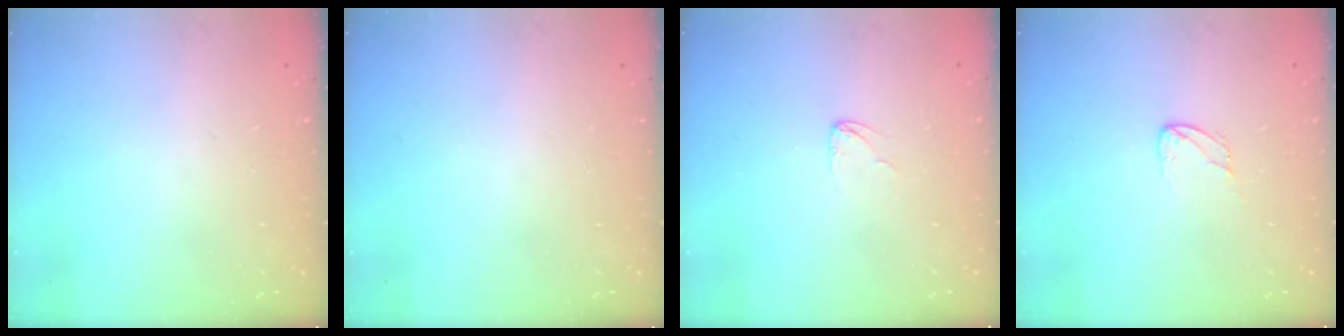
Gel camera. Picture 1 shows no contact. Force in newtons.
{"total": 0.0}
{"total": 2.7, "press": 2.7, "slide": 0.2}
{"total": 2.9, "press": 2.9, "slide": 0.2}